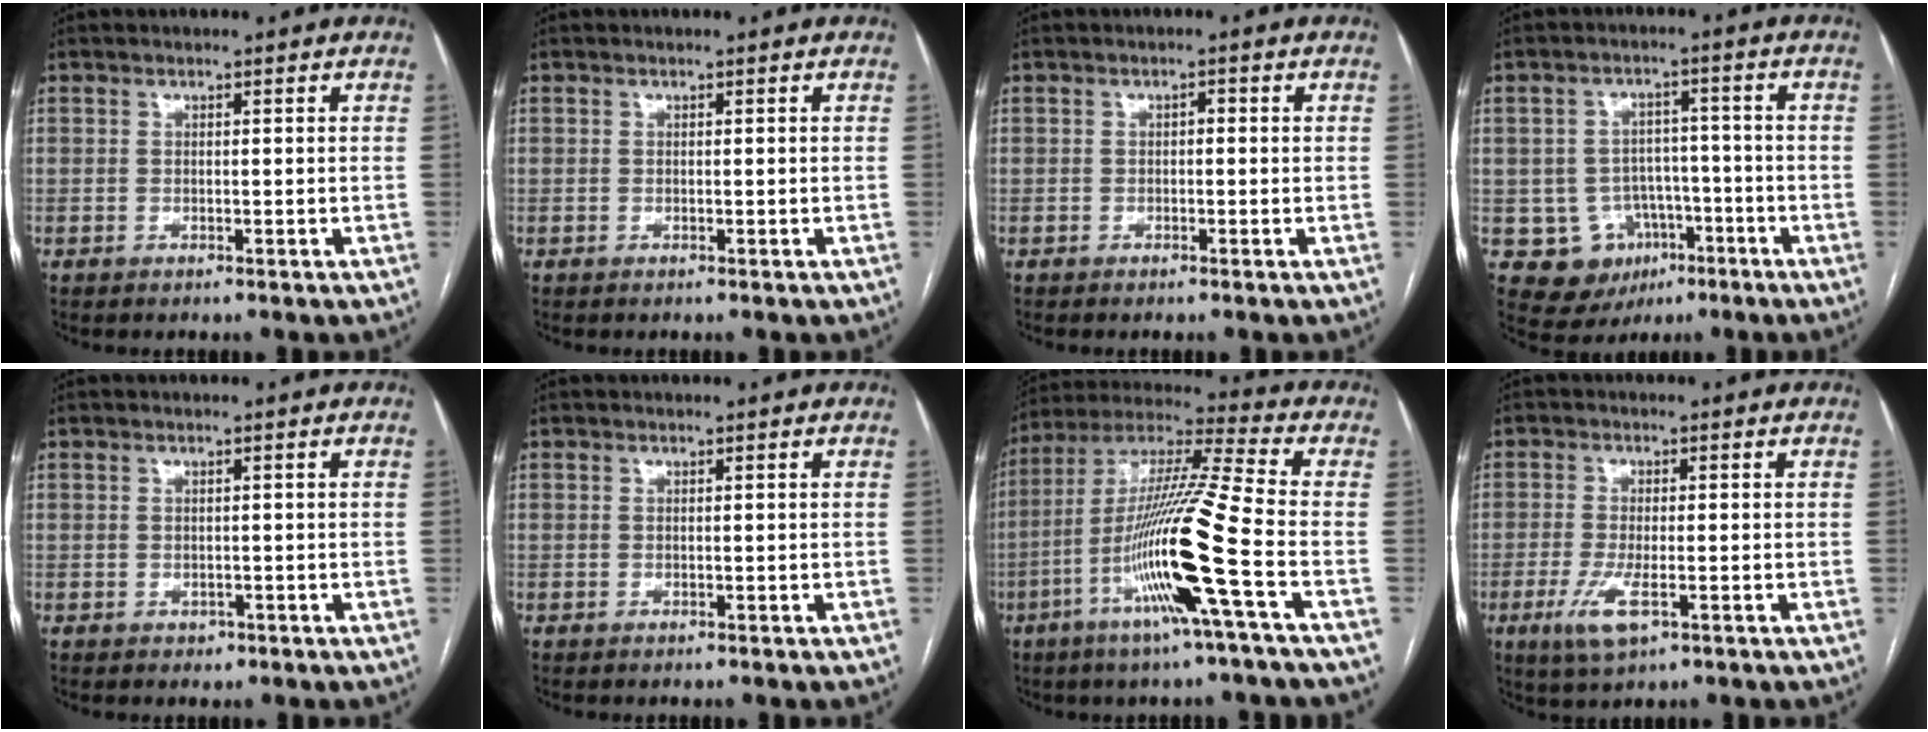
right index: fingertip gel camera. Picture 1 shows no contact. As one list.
[{"total": 0.0}, {"total": 1.0, "force": [-0.1, 0.4, 0.9], "torque": [-0.008, 0.005, -0.005]}, {"total": 8.8, "force": [-3.2, 7.9, 2.3], "torque": [-0.033, 0.019, -0.036]}, {"total": 1.0, "force": [-0.4, 0.8, 0.3], "torque": [-0.003, 0.002, -0.003]}, {"total": 0.0}, {"total": 18.0, "force": [-6.2, -1.5, 16.8], "torque": [-0.330, -0.013, -0.125]}, {"total": 5.5, "force": [-2.3, 1.4, 4.8], "torque": [-0.103, -0.012, -0.039]}]